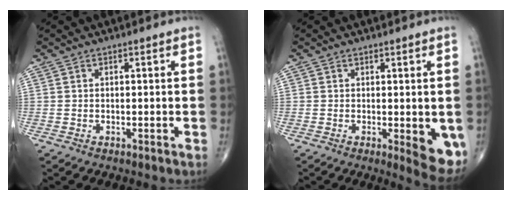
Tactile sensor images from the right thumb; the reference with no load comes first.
{"total": 6.4, "force": [-1.0, 2.2, 5.9], "torque": [-0.062, -0.015, -0.009]}